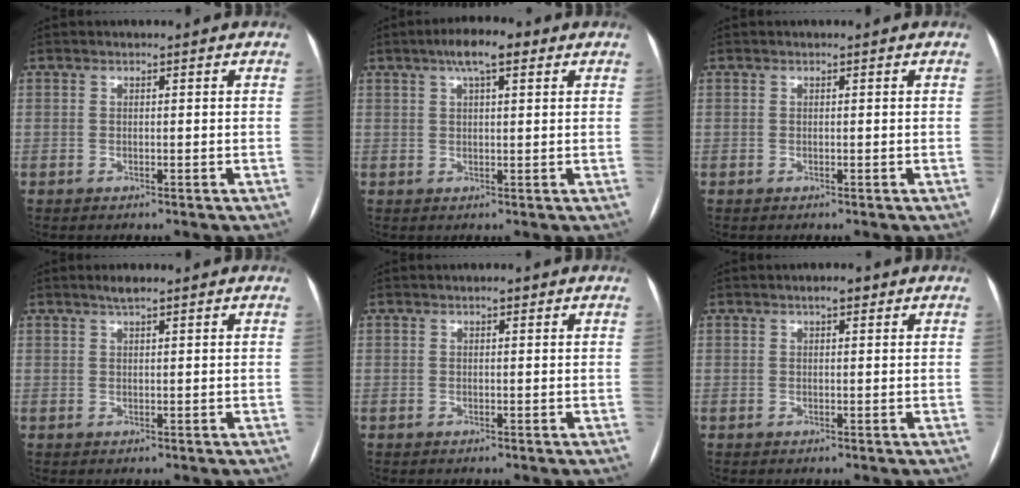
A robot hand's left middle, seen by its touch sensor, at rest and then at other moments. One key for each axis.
{"total": 5.8, "fx": 3.3, "fy": 1.5, "fz": 4.5, "tx": -0.080, "ty": 0.020, "tz": 0.051}
{"total": 0.0}
{"total": 1.7, "fx": 1.2, "fy": 0.1, "fz": 1.1, "tx": -0.021, "ty": 0.006, "tz": 0.023}
{"total": 0.7, "fx": 0.4, "fy": 0.3, "fz": 0.5, "tx": -0.007, "ty": 0.004, "tz": 0.006}
{"total": 1.6, "fx": 1.0, "fy": 0.6, "fz": 1.2, "tx": -0.017, "ty": 0.008, "tz": 0.013}